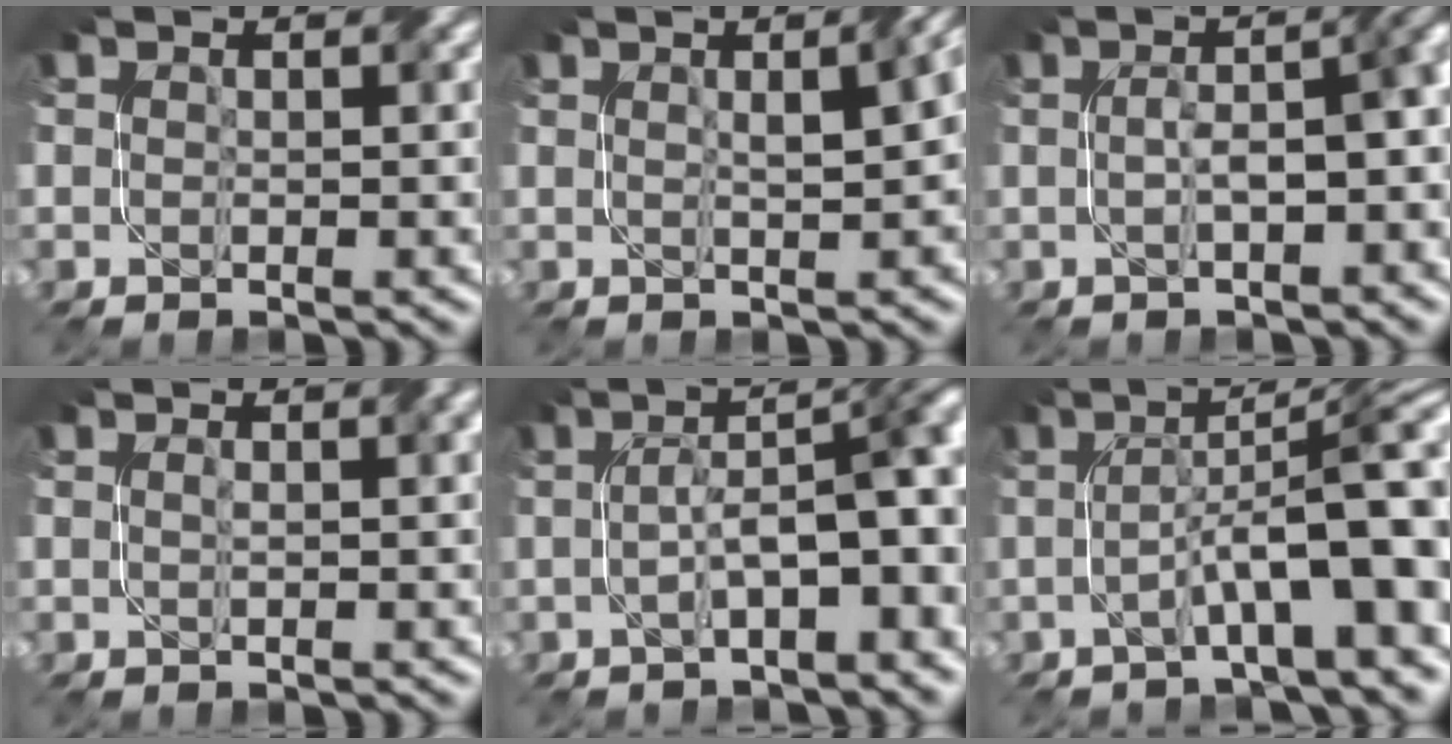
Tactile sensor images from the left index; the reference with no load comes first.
{"total": 5.3, "force": [1.1, 1.6, 5.0], "torque": [-0.040, 0.020, 0.015]}
{"total": 6.4, "force": [-0.6, 2.1, 6.0], "torque": [-0.083, 0.011, -0.005]}
{"total": 1.3, "force": [0.3, 0.2, 1.2], "torque": [-0.020, 0.007, 0.004]}
{"total": 8.3, "force": [-0.8, 2.9, 7.7], "torque": [-0.120, 0.016, -0.014]}
{"total": 9.2, "force": [-1.7, 1.9, 8.8], "torque": [-0.126, 0.021, -0.035]}